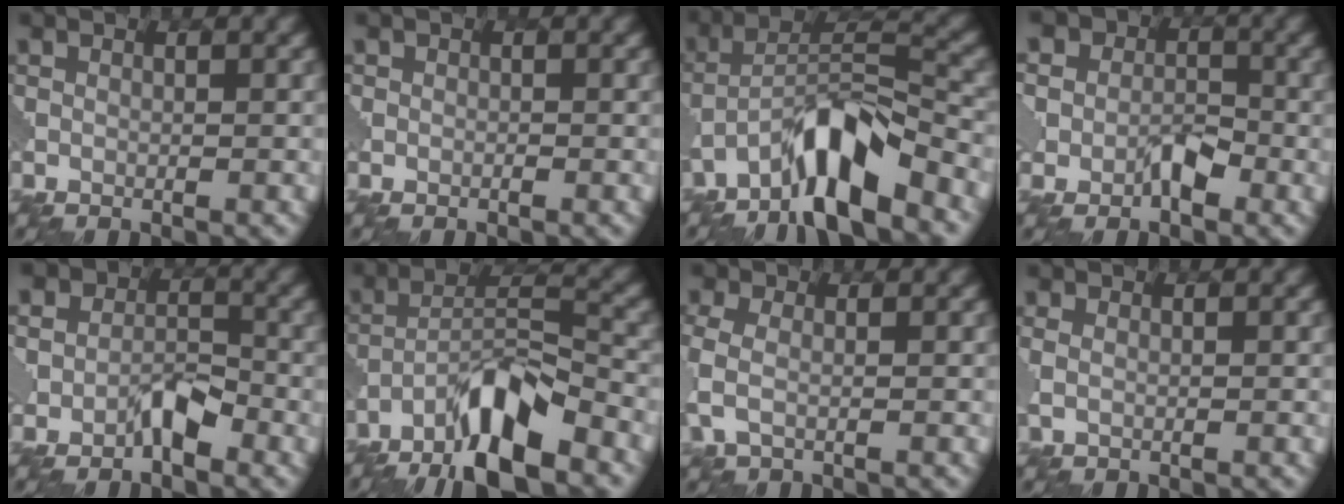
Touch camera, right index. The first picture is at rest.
{"total": 0.6, "force": [-0.1, 0.6, 0.2], "torque": [0.001, -0.002, -0.004]}
{"total": 8.3, "force": [-5.6, 1.9, 5.8], "torque": [-0.101, 0.012, -0.108]}
{"total": 5.6, "force": [-0.4, 4.6, 3.1], "torque": [-0.024, -0.002, -0.026]}
{"total": 3.7, "force": [-1.3, 2.6, 2.2], "torque": [-0.023, 0.006, -0.031]}
{"total": 9.1, "force": [-6.2, 2.2, 6.3], "torque": [-0.106, 0.010, -0.116]}
{"total": 3.0, "force": [-0.2, 1.9, 2.4], "torque": [-0.065, -0.003, -0.012]}
{"total": 1.3, "force": [0.2, 0.9, 1.0], "torque": [-0.023, -0.003, 0.005]}